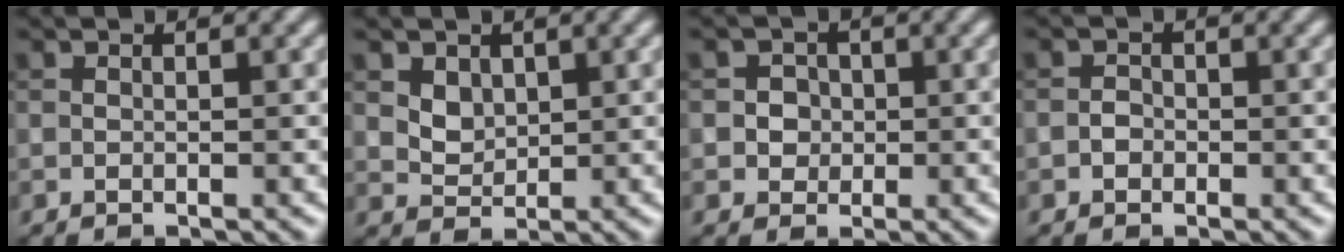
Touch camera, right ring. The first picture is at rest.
{"total": 2.2, "force": [1.1, 1.6, 1.1], "torque": [-0.024, -0.009, 0.031]}
{"total": 2.3, "force": [0.3, 2.2, 0.9], "torque": [0.002, 0.005, 0.001]}
{"total": 1.0, "force": [-0.4, 0.8, 0.3], "torque": [-0.003, 0.001, -0.010]}